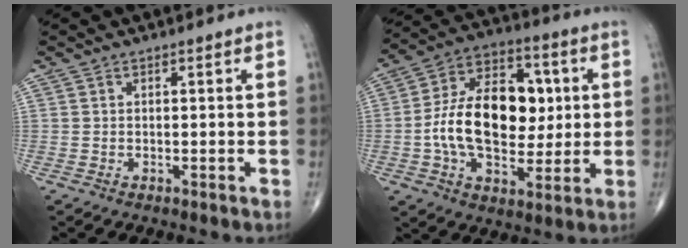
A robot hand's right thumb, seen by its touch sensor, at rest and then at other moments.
{"total": 20.2, "force": [0.6, 12.5, 15.9], "torque": [-0.237, 0.022, 0.010]}